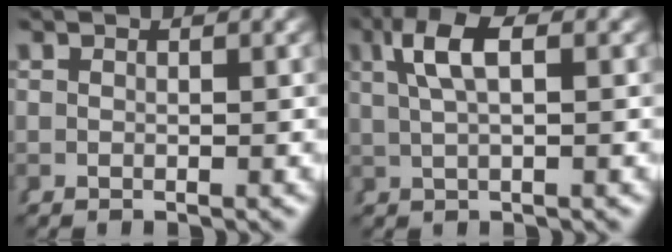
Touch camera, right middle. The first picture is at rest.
{"total": 4.3, "force": [1.7, 0.9, 3.8], "torque": [-0.066, 0.007, 0.031]}